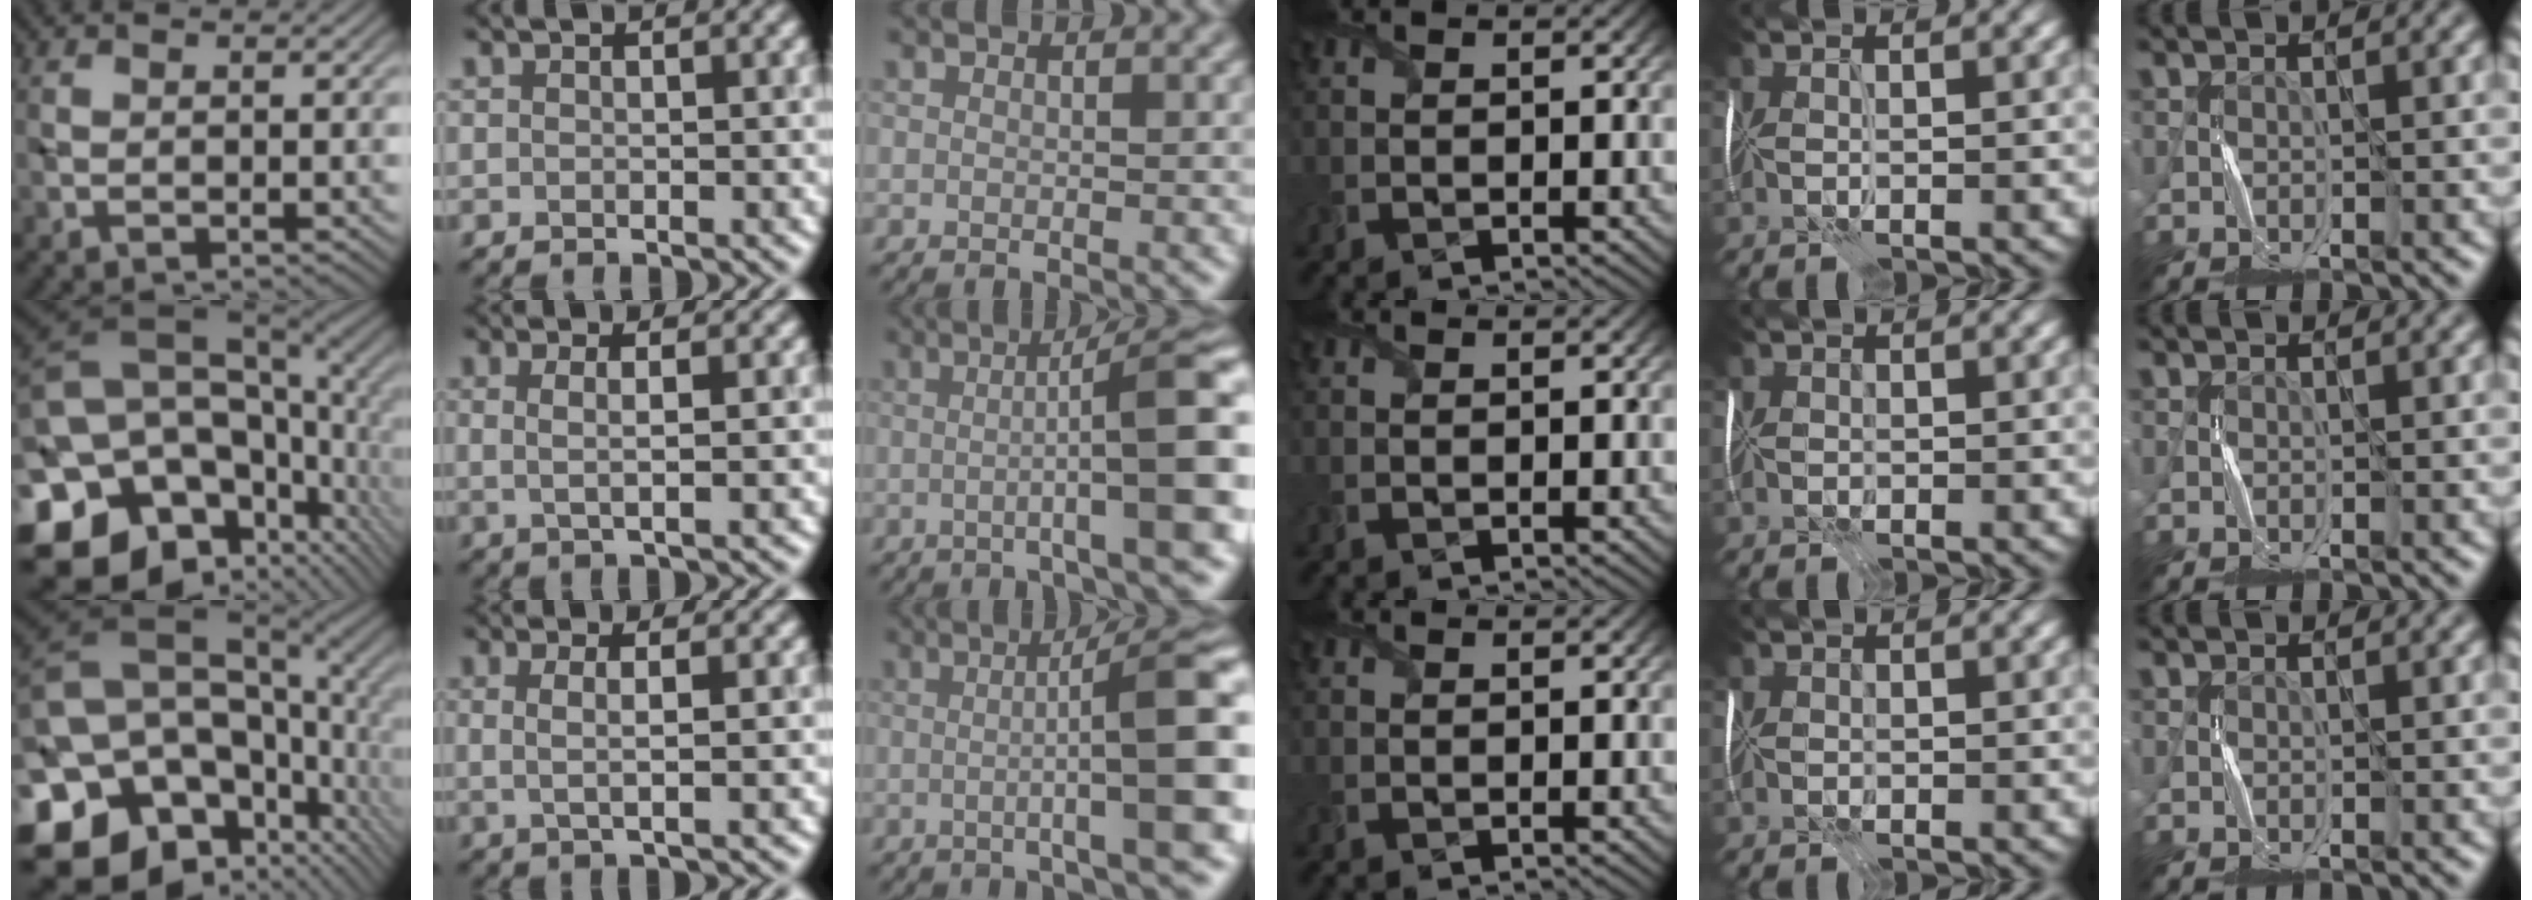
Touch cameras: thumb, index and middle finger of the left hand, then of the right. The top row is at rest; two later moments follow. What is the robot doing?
{"motion": "fold", "object": "memory foam"}